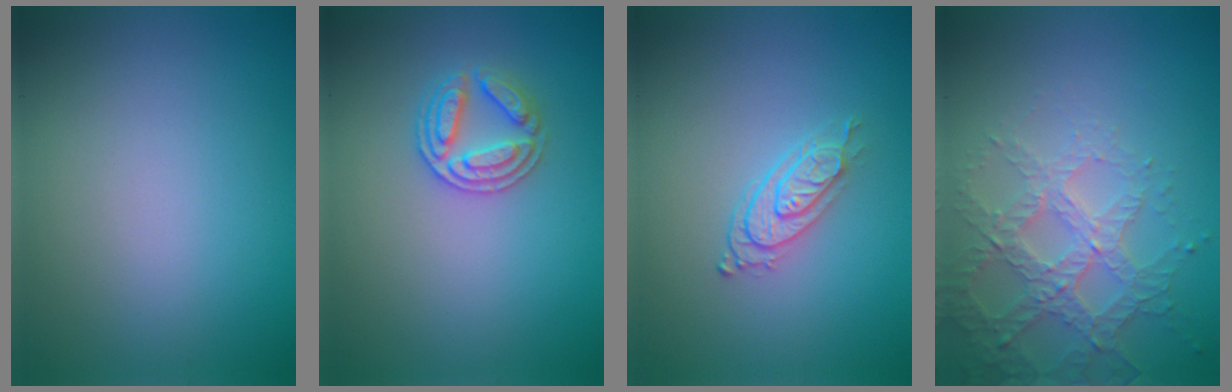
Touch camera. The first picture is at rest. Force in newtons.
{"total": 2.7, "press": 2.7, "slide": 0.4}
{"total": 2.7, "press": 2.1, "slide": 1.7}
{"total": 4.1, "press": 3.5, "slide": 2.0}